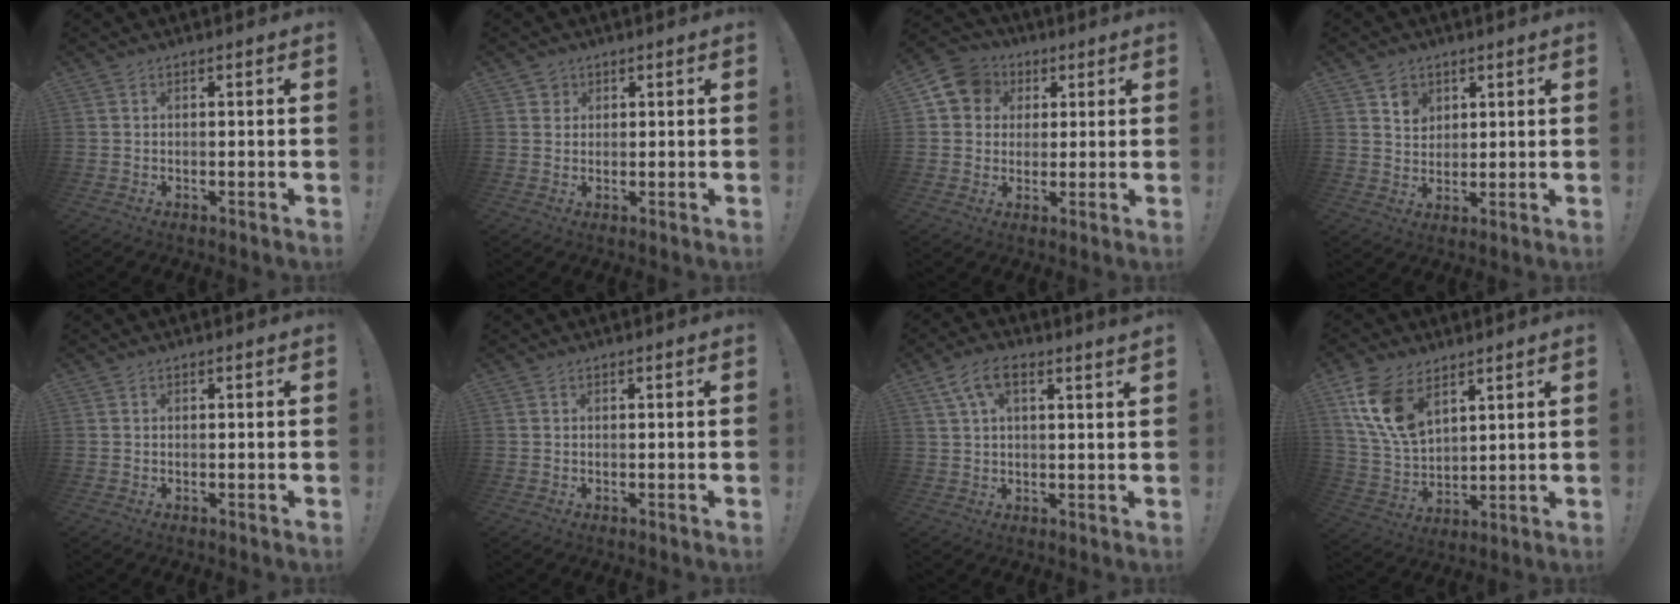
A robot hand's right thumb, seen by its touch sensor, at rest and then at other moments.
{"total": 2.4, "force": [1.3, 2.0, 0.2], "torque": [0.005, -0.006, 0.020]}
{"total": 10.3, "force": [3.2, 9.0, 3.8], "torque": [-0.049, -0.002, 0.065]}
{"total": 5.5, "force": [3.0, 4.4, 1.1], "torque": [-0.003, -0.024, 0.052]}
{"total": 0.0}
{"total": 0.0}
{"total": 7.3, "force": [3.9, 2.6, 5.7], "torque": [-0.100, -0.005, 0.072]}
{"total": 14.1, "force": [7.9, 8.1, 8.4], "torque": [-0.171, -0.034, 0.152]}